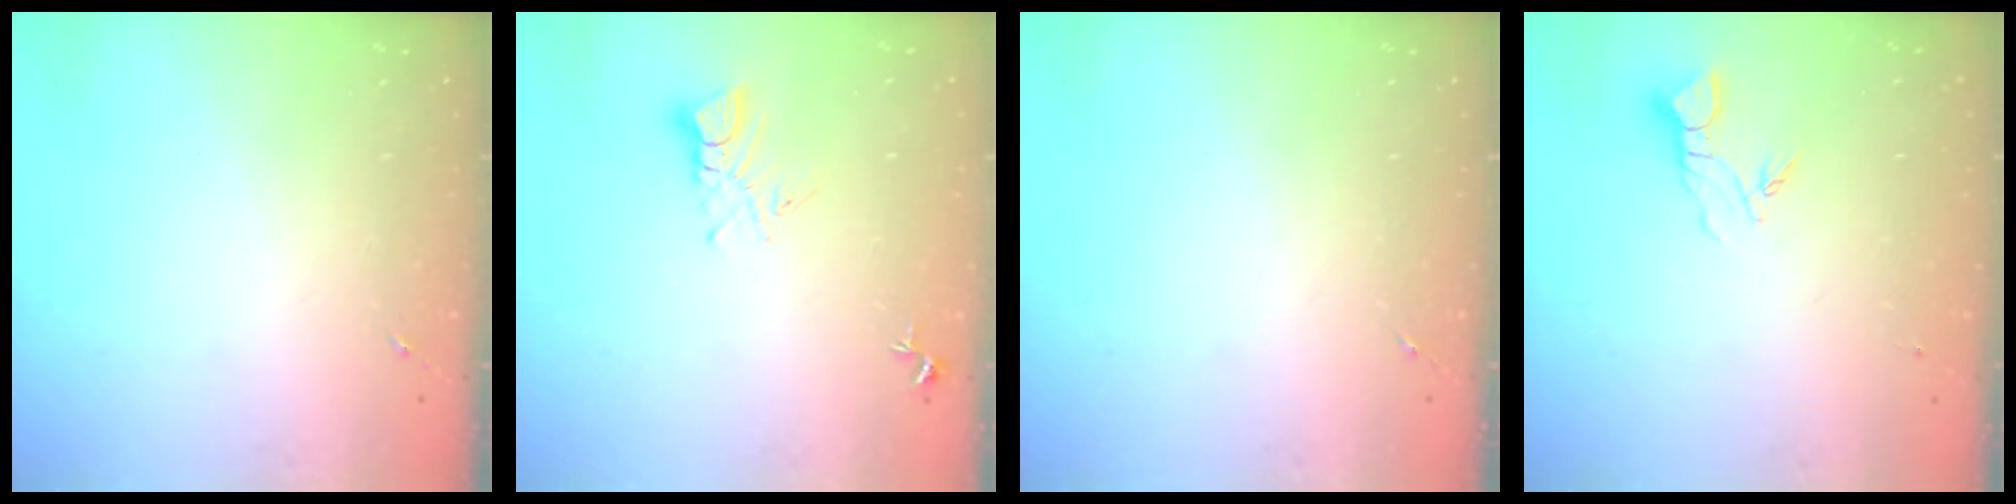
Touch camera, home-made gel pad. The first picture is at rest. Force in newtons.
{"total": 5.0, "press": 5.0, "slide": 0.3}
{"total": 0.0}
{"total": 4.3, "press": 4.3, "slide": 0.3}